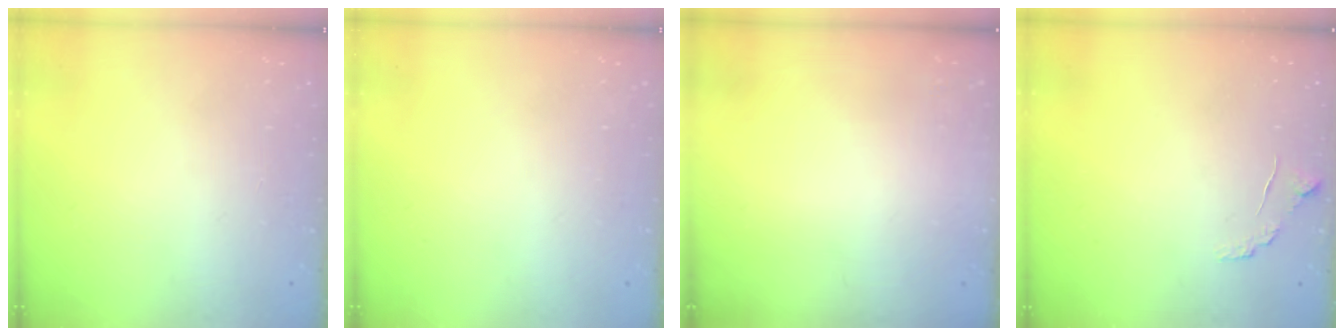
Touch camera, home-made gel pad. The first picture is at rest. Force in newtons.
{"total": 0.0}
{"total": 3.2, "press": 3.0, "slide": 1.1}
{"total": 6.3, "press": 6.3, "slide": 0.5}